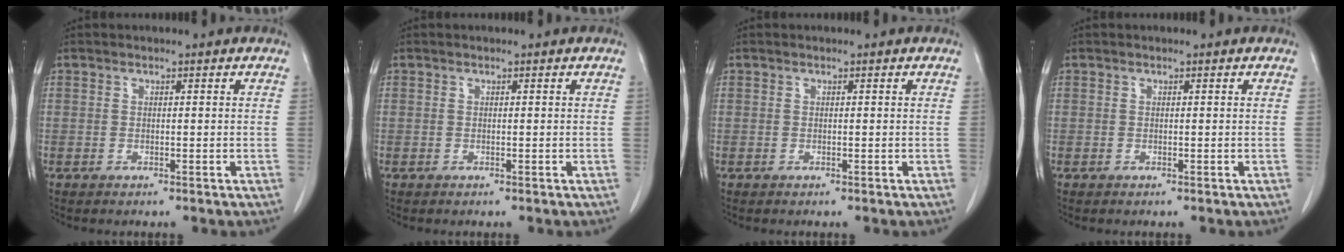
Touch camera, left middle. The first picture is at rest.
{"total": 0.0}
{"total": 0.0}
{"total": 0.0}